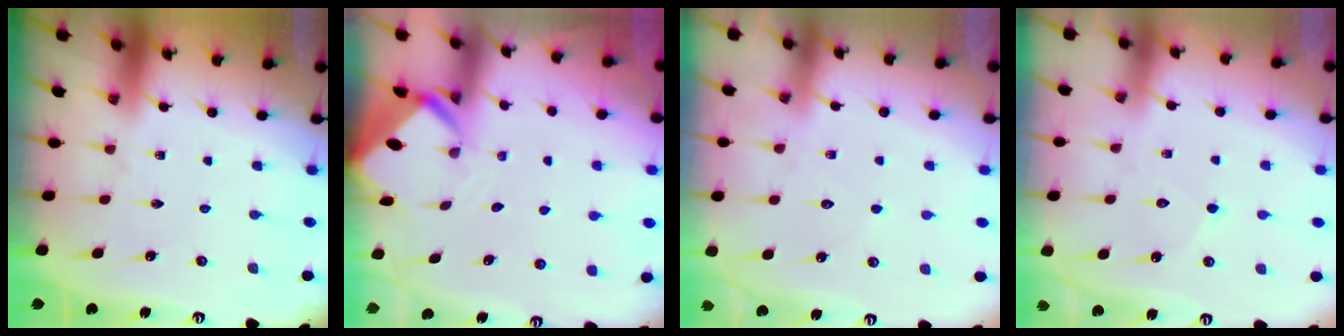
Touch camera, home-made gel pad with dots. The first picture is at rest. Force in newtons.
{"total": 2.8, "press": 2.8, "slide": 0.1}
{"total": 5.7, "press": 5.6, "slide": 0.6}
{"total": 5.2, "press": 5.2, "slide": 0.4}